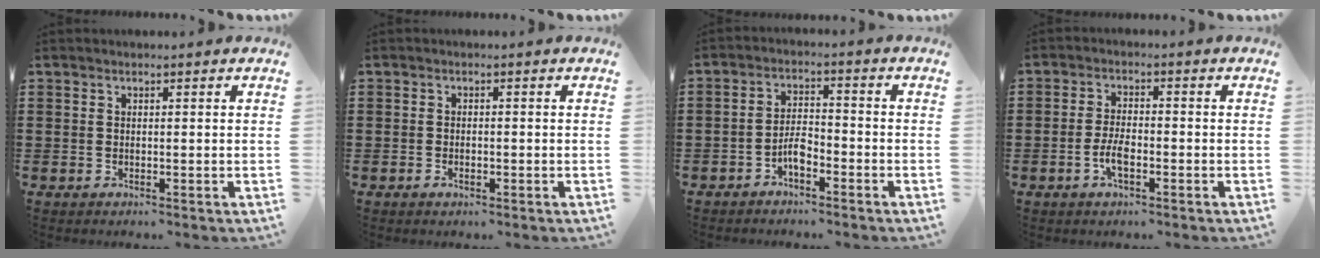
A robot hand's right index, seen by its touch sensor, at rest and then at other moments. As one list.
[{"total": 0.8, "force": [-0.4, 0.5, 0.5], "torque": [-0.012, -0.002, -0.007]}, {"total": 3.8, "force": [-2.3, 1.2, 2.7], "torque": [-0.065, 0.000, -0.048]}, {"total": 3.9, "force": [-1.6, 1.3, 3.4], "torque": [-0.080, -0.005, -0.034]}]